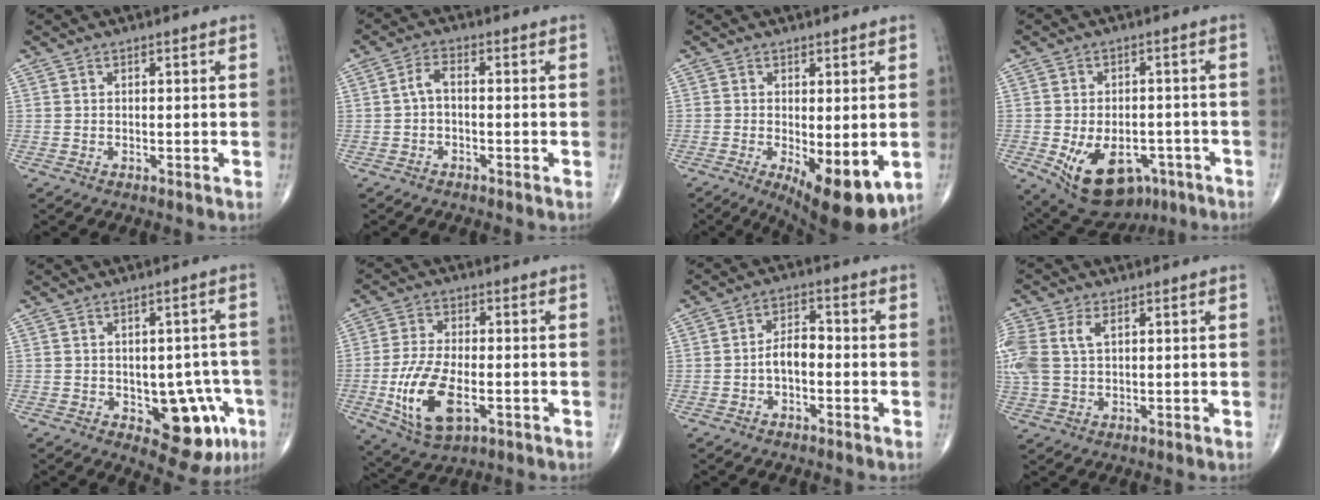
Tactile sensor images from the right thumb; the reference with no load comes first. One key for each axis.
{"total": 2.9, "fx": -0.5, "fy": 1.4, "fz": 2.5, "tx": -0.046, "ty": 0.015, "tz": -0.015}
{"total": 11.2, "fx": -3.0, "fy": 4.0, "fz": 10.0, "tx": -0.139, "ty": -0.025, "tz": -0.033}
{"total": 14.4, "fx": -6.2, "fy": 8.9, "fz": 9.5, "tx": -0.138, "ty": 0.014, "tz": -0.078}
{"total": 11.2, "fx": -3.7, "fy": 6.3, "fz": 8.5, "tx": -0.057, "ty": 0.013, "tz": -0.036}
{"total": 13.0, "fx": -3.6, "fy": 6.3, "fz": 10.8, "tx": -0.217, "ty": 0.002, "tz": -0.057}
{"total": 4.7, "fx": -1.3, "fy": 2.6, "fz": 3.8, "tx": -0.055, "ty": 0.024, "tz": -0.029}
{"total": 10.4, "fx": 2.6, "fy": 6.4, "fz": 7.8, "tx": -0.221, "ty": 0.015, "tz": 0.055}